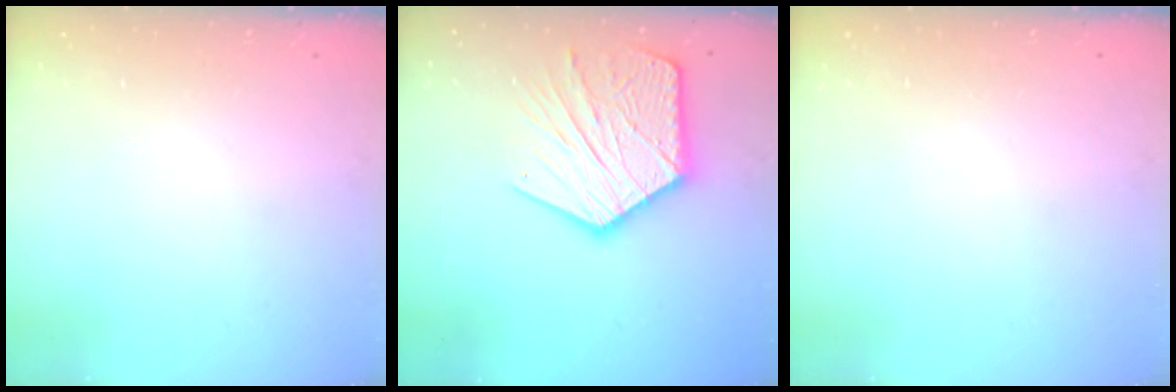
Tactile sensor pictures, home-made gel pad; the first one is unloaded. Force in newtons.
{"total": 20.8, "press": 20.7, "slide": 1.8}
{"total": 0.0}